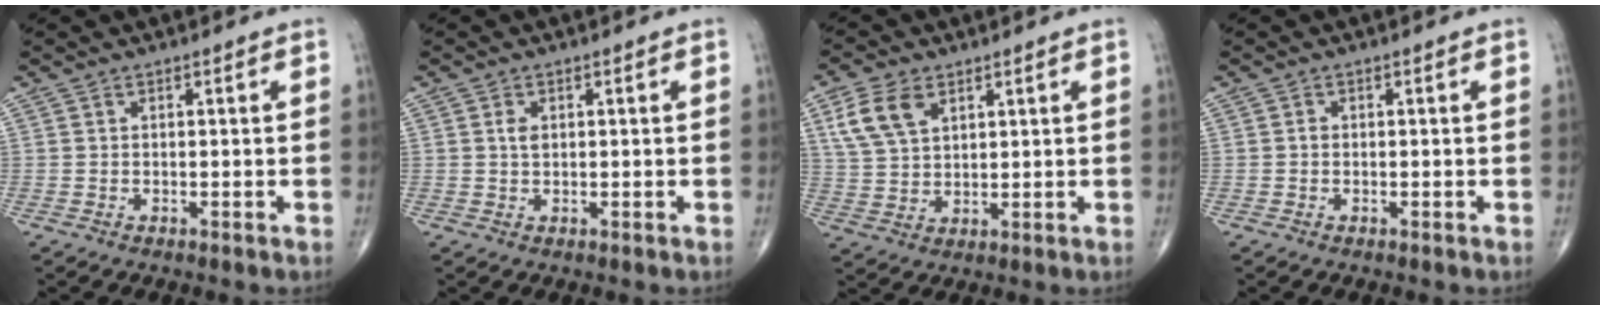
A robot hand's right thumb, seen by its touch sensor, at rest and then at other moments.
{"total": 1.7, "force": [0.4, 1.1, 1.2], "torque": [-0.019, 0.000, 0.007]}
{"total": 8.5, "force": [4.0, 5.2, 5.5], "torque": [-0.104, -0.006, 0.083]}
{"total": 0.6, "force": [-0.1, 0.5, 0.3], "torque": [-0.002, 0.002, -0.003]}